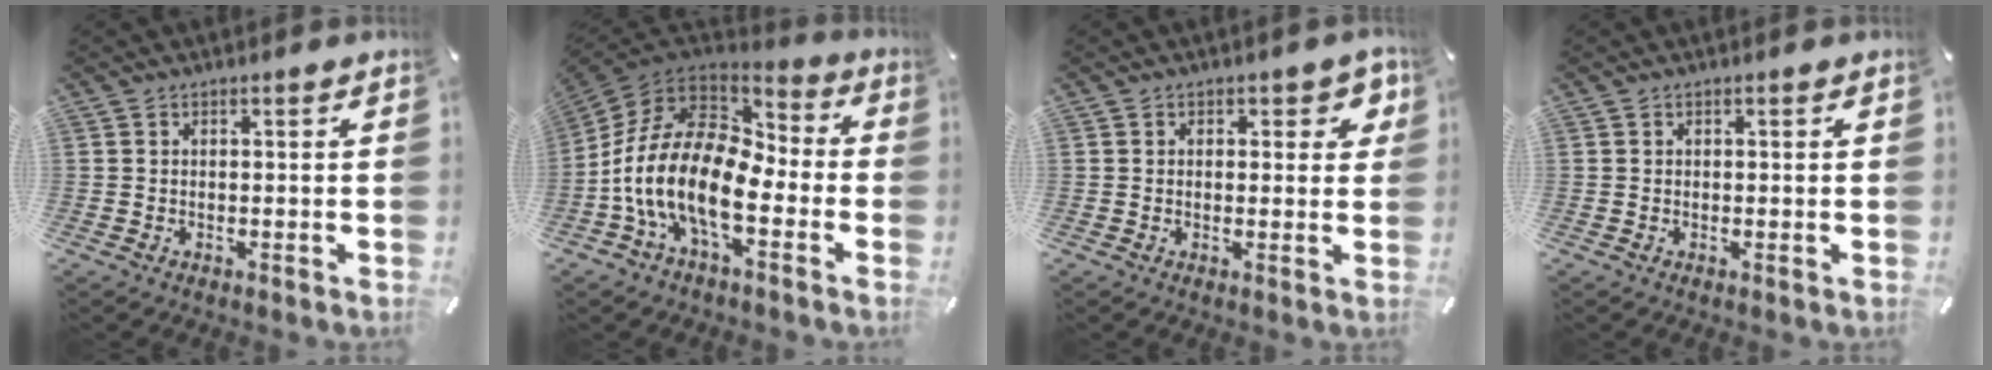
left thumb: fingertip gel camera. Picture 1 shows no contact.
{"total": 18.4, "force": [-6.7, 9.7, 14.2], "torque": [-0.305, 0.012, -0.118]}
{"total": 3.7, "force": [1.3, 2.3, 2.6], "torque": [-0.022, -0.003, 0.014]}
{"total": 0.0}